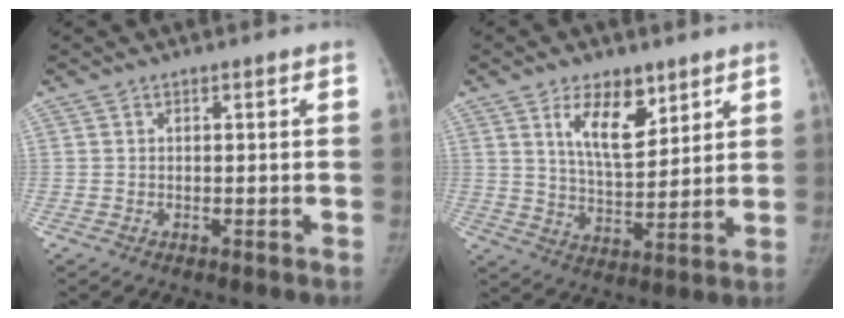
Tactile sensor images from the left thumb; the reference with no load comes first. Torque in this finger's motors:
{"motor_torque": [1.05, 1.03, 0.29, 0.30, 0.04]}